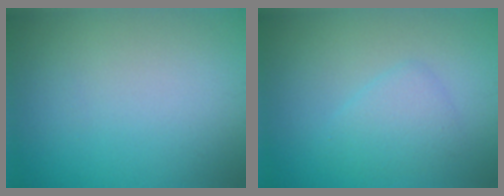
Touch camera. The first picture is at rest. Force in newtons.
{"total": 2.3, "press": 2.3, "slide": 0.1}